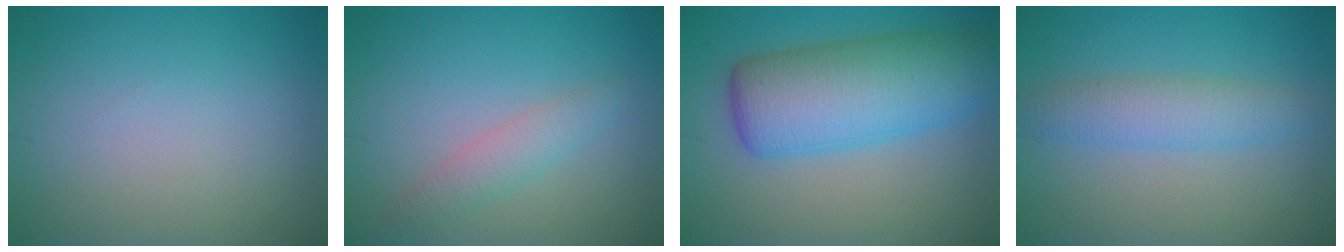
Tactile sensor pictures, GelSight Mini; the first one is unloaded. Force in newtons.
{"total": 2.1, "press": 2.1, "slide": 0.1}
{"total": 9.2, "press": 9.2, "slide": 0.4}
{"total": 3.4, "press": 3.4, "slide": 0.1}